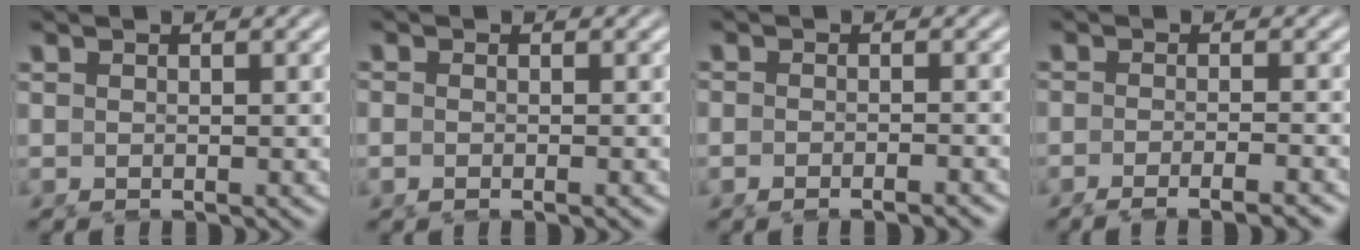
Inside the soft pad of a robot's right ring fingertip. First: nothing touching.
{"total": 1.2, "force": [-0.7, 0.5, 0.9], "torque": [-0.018, -0.004, -0.010]}
{"total": 1.9, "force": [-1.7, 0.3, 0.8], "torque": [-0.014, -0.001, -0.028]}
{"total": 3.6, "force": [-3.1, 0.3, 1.9], "torque": [-0.028, -0.004, -0.050]}